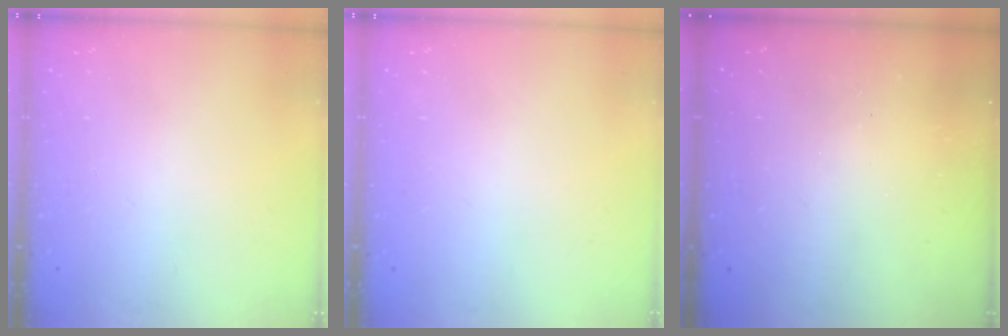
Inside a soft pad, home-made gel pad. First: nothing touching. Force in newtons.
{"total": 0.0}
{"total": 3.0, "press": 3.0, "slide": 0.1}